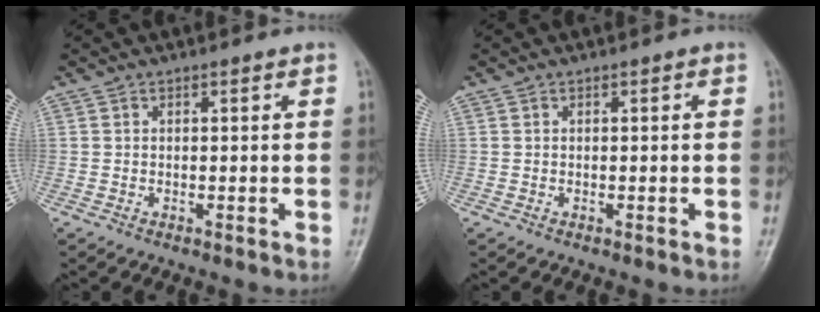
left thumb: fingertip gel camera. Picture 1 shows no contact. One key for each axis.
{"total": 0.0}